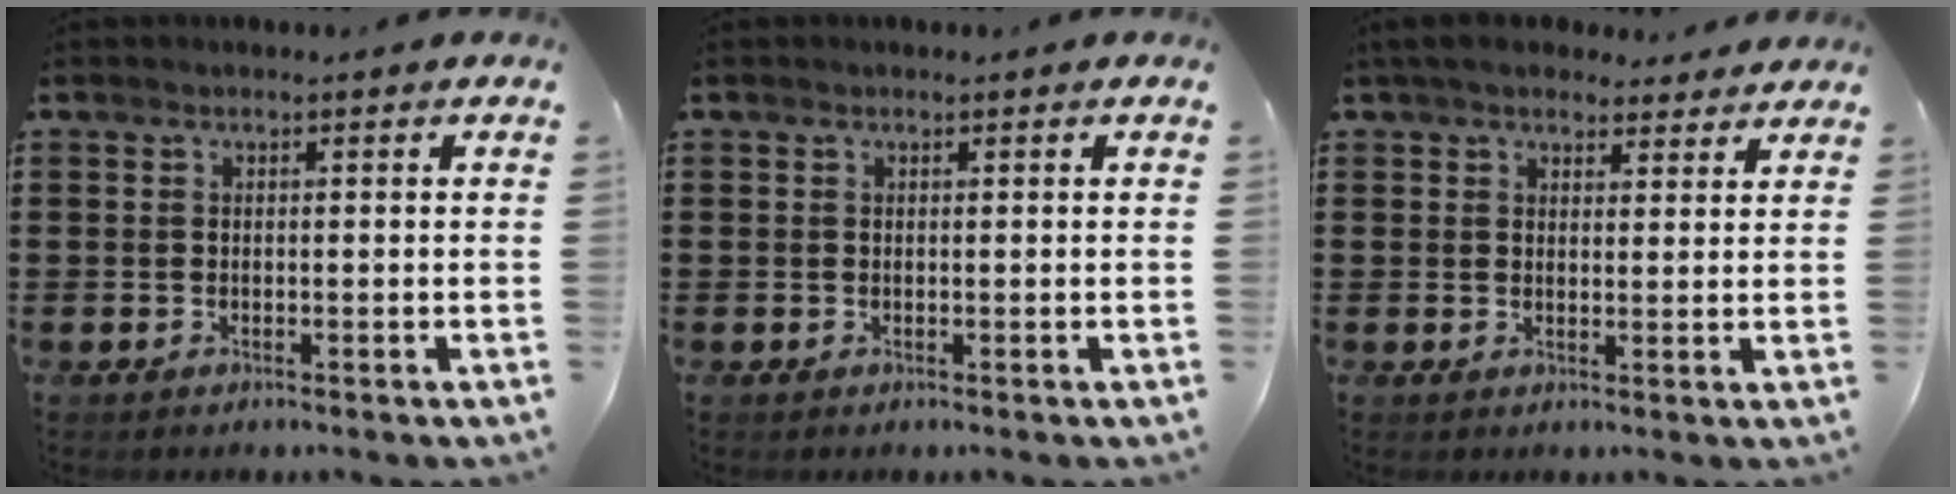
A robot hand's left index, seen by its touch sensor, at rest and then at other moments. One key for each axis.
{"total": 0.0}
{"total": 4.6, "fx": 4.0, "fy": 2.0, "fz": 1.3, "tx": -0.040, "ty": -0.002, "tz": 0.075}